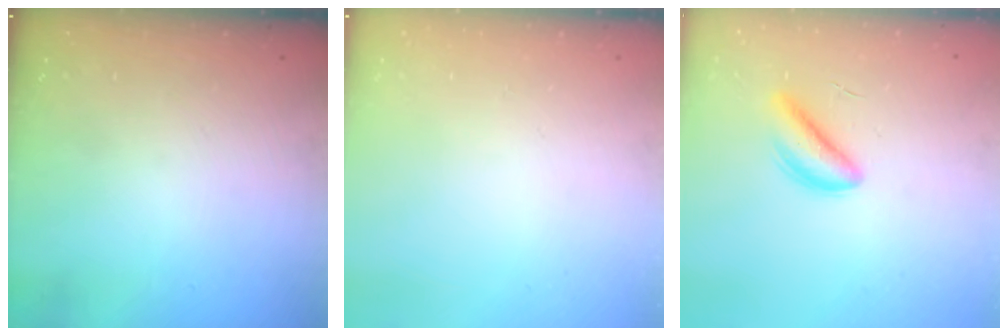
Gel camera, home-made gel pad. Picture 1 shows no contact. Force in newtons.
{"total": 0.0}
{"total": 4.8, "press": 4.7, "slide": 1.2}